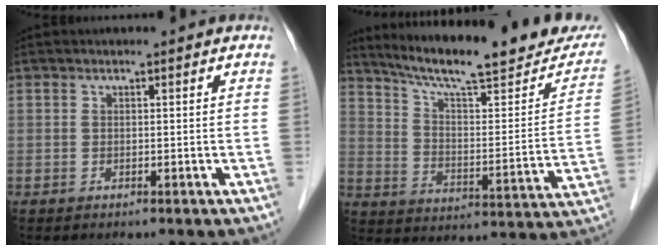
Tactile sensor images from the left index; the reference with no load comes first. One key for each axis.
{"total": 23.9, "fx": 20.5, "fy": 3.6, "fz": 11.9, "tx": -0.178, "ty": -0.026, "tz": 0.280}